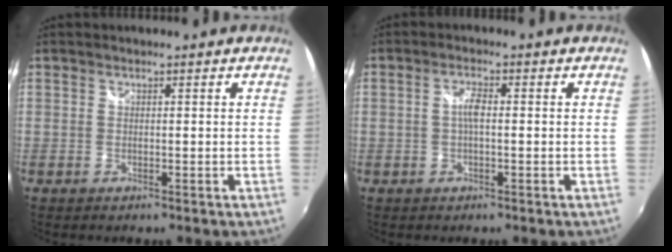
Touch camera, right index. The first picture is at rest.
{"total": 2.5, "force": [-0.1, 0.7, 2.4], "torque": [-0.047, 0.006, -0.003]}